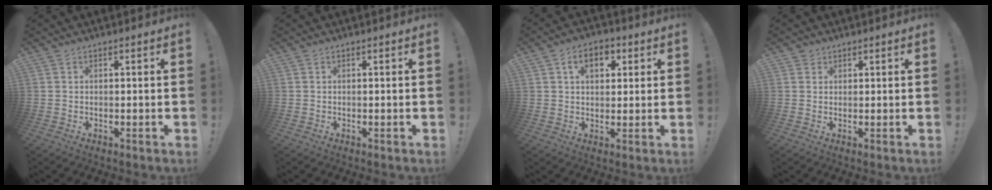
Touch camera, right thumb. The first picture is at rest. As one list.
[{"total": 0.0}, {"total": 7.5, "force": [2.7, 5.0, 4.9], "torque": [-0.072, 0.008, 0.047]}, {"total": 1.5, "force": [1.1, 1.0, 0.2], "torque": [-0.006, -0.001, 0.021]}]